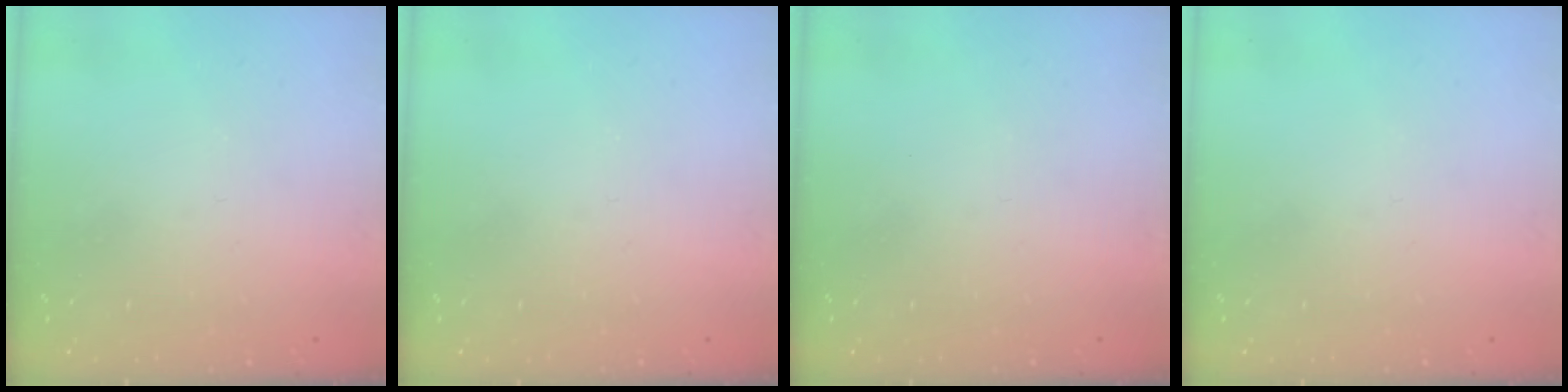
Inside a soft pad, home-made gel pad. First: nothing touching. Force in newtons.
{"total": 0.0}
{"total": 0.0}
{"total": 0.0}